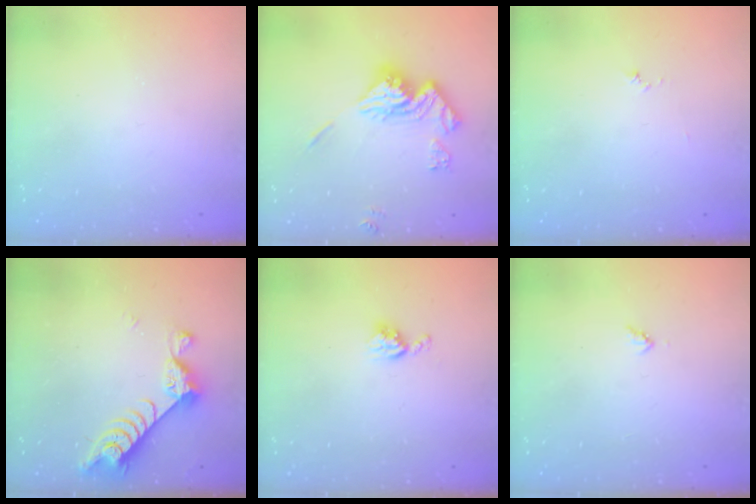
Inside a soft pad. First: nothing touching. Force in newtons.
{"total": 15.2, "press": 15.2, "slide": 1.5}
{"total": 3.8, "press": 3.8, "slide": 0.4}
{"total": 7.2, "press": 7.2, "slide": 1.0}
{"total": 5.1, "press": 5.1, "slide": 0.7}
{"total": 3.0, "press": 3.0, "slide": 0.3}